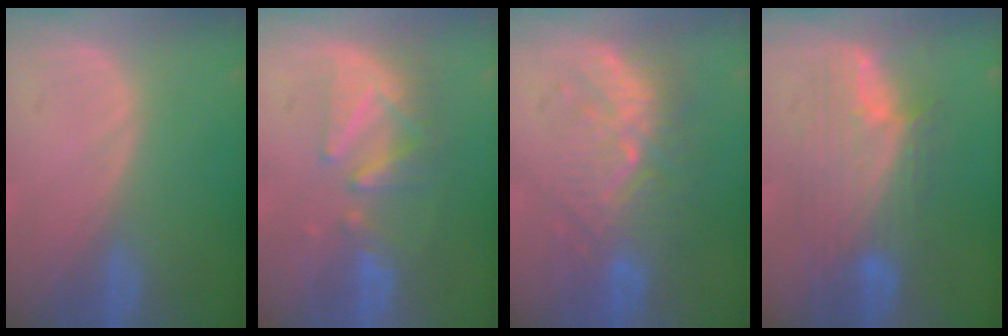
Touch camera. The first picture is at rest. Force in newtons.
{"total": 8.2, "press": 7.5, "slide": 3.3}
{"total": 9.2, "press": 8.8, "slide": 2.6}
{"total": 8.4, "press": 8.4, "slide": 0.3}